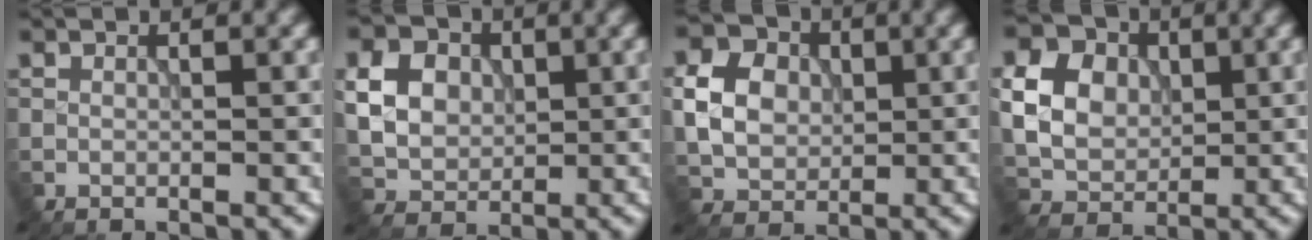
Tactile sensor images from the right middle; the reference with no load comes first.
{"total": 5.9, "force": [0.8, 4.9, 3.2], "torque": [-0.077, 0.009, 0.007]}
{"total": 5.1, "force": [0.4, 4.3, 2.7], "torque": [-0.055, 0.006, 0.005]}
{"total": 8.9, "force": [1.8, 7.5, 4.5], "torque": [-0.101, 0.021, 0.032]}